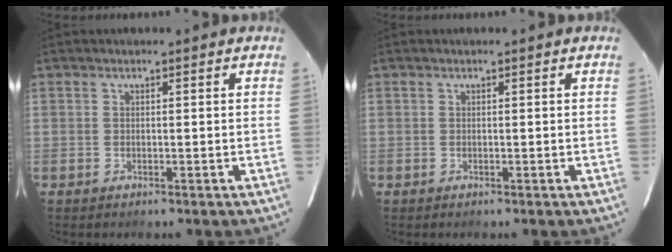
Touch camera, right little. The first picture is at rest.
{"total": 0.0}